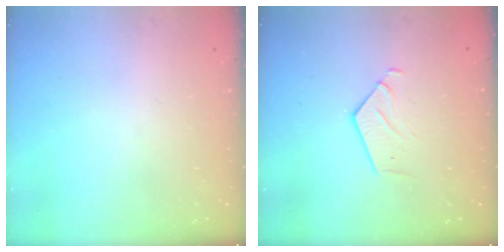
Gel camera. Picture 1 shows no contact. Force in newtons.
{"total": 3.0, "press": 3.0, "slide": 0.2}